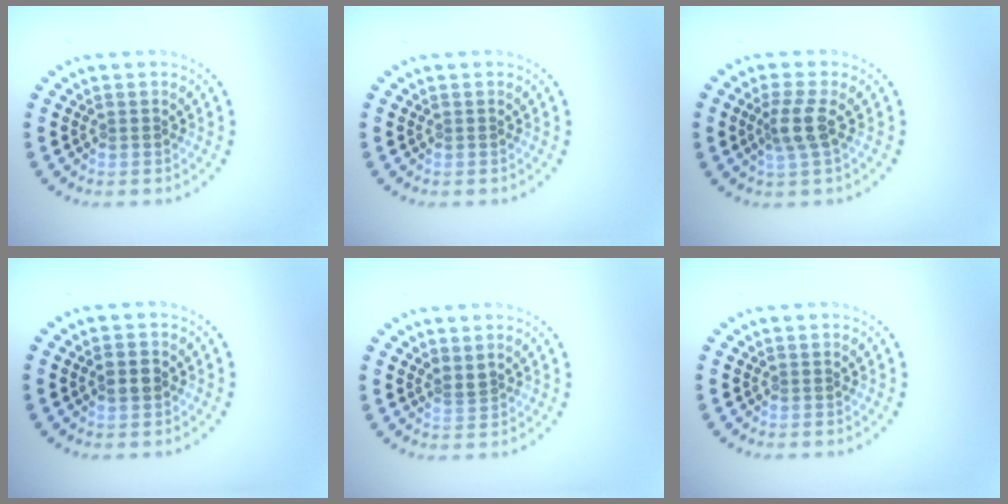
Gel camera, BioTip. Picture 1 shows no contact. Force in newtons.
{"total": 0.0}
{"total": 2.5, "press": 2.0, "slide": 1.6}
{"total": 1.4, "press": 1.4, "slide": 0.1}
{"total": 1.1, "press": 0.6, "slide": 0.9}
{"total": 0.0}